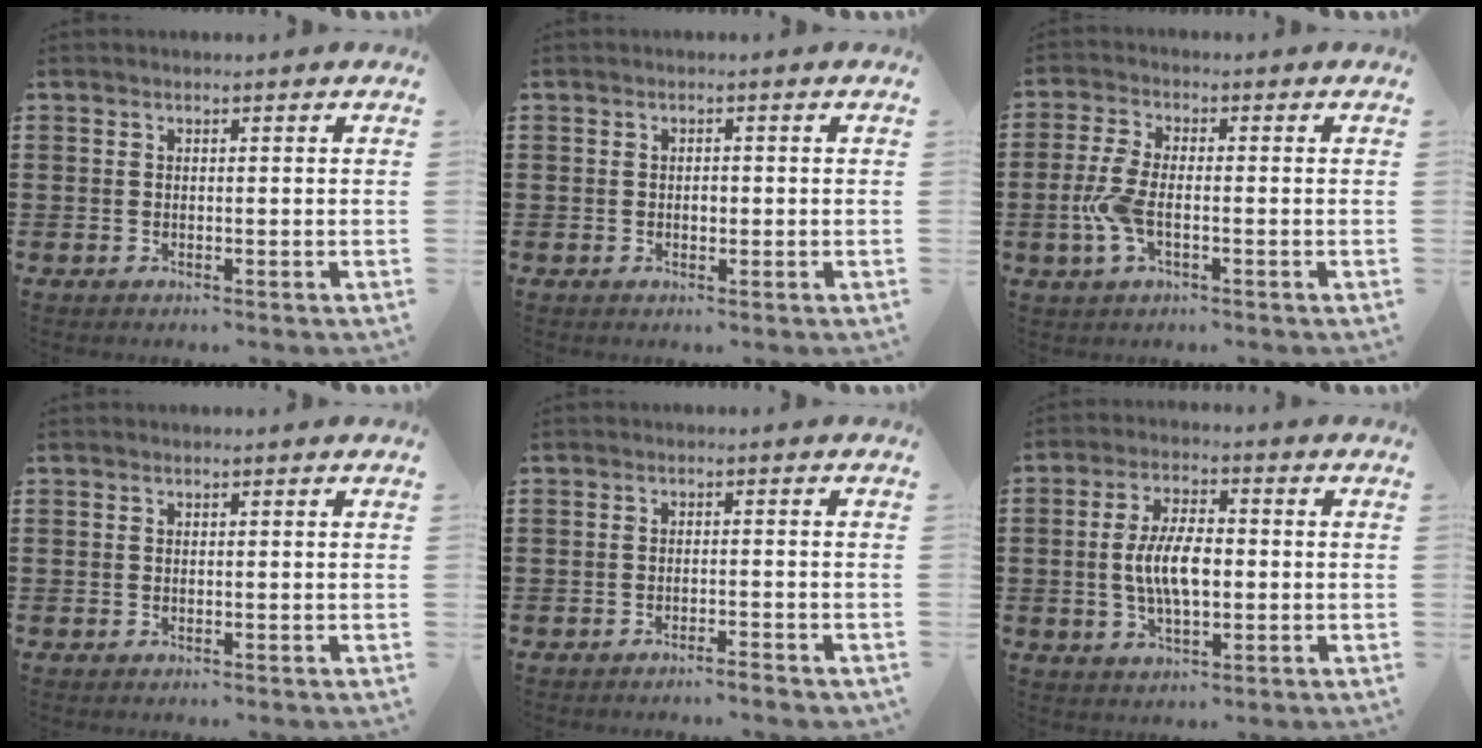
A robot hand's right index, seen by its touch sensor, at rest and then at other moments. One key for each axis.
{"total": 1.1, "fx": -0.1, "fy": 0.6, "fz": 0.9, "tx": -0.018, "ty": 0.002, "tz": -0.002}
{"total": 5.4, "fx": -1.3, "fy": 2.4, "fz": 4.7, "tx": -0.124, "ty": -0.008, "tz": -0.035}
{"total": 0.0}
{"total": 1.8, "fx": -1.7, "fy": -0.2, "fz": 0.7, "tx": -0.012, "ty": 0.000, "tz": -0.032}
{"total": 7.8, "fx": -0.5, "fy": 3.3, "fz": 7.0, "tx": -0.148, "ty": 0.001, "tz": -0.014}